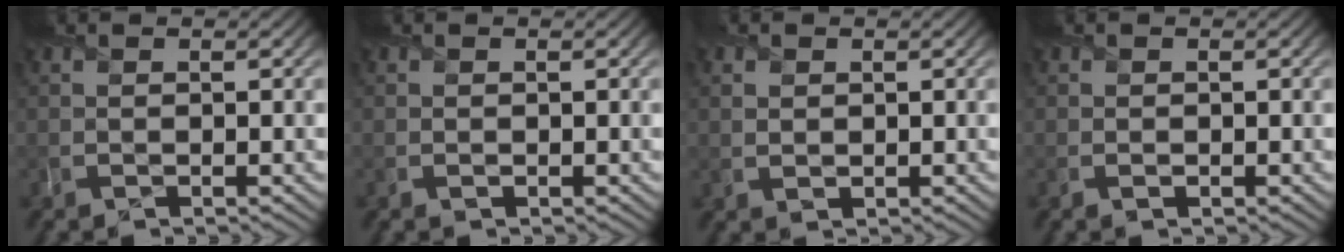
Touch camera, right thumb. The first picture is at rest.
{"total": 0.0}
{"total": 1.7, "force": [0.5, 1.4, 0.9], "torque": [-0.023, -0.004, 0.013]}
{"total": 1.0, "force": [-0.3, 0.8, 0.5], "torque": [-0.011, -0.007, -0.006]}